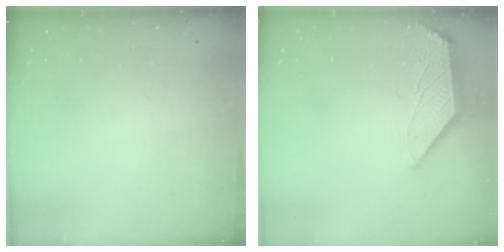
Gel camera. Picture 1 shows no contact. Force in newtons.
{"total": 1.7, "press": 1.6, "slide": 0.3}